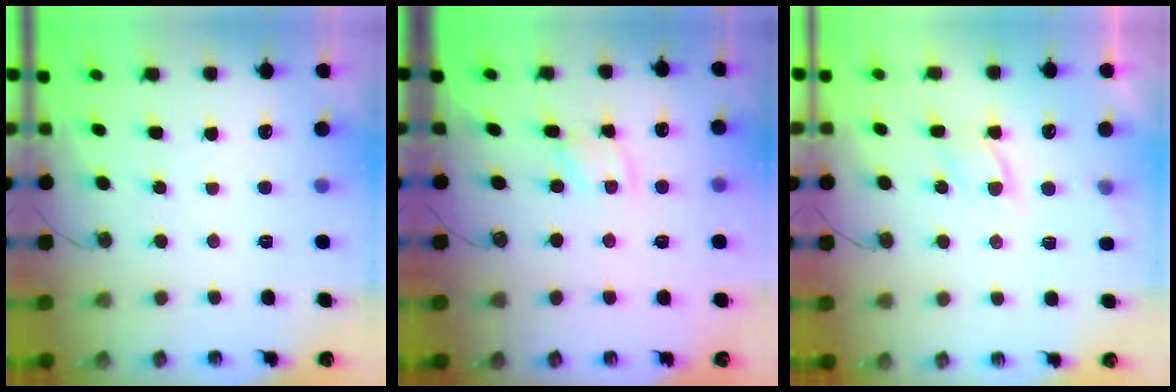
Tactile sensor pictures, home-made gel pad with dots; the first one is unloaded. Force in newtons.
{"total": 2.4, "press": 2.4, "slide": 0.2}
{"total": 4.5, "press": 4.4, "slide": 0.8}